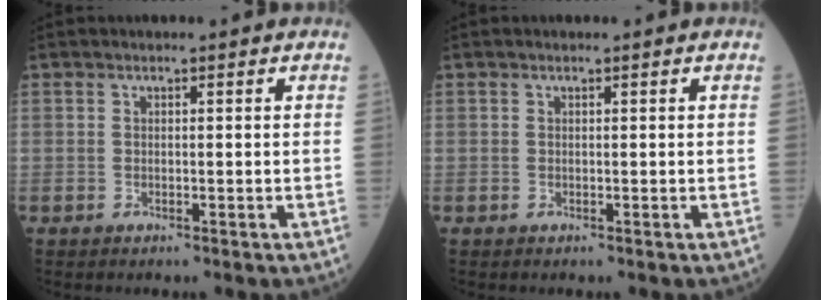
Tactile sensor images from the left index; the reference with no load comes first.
{"total": 0.0}